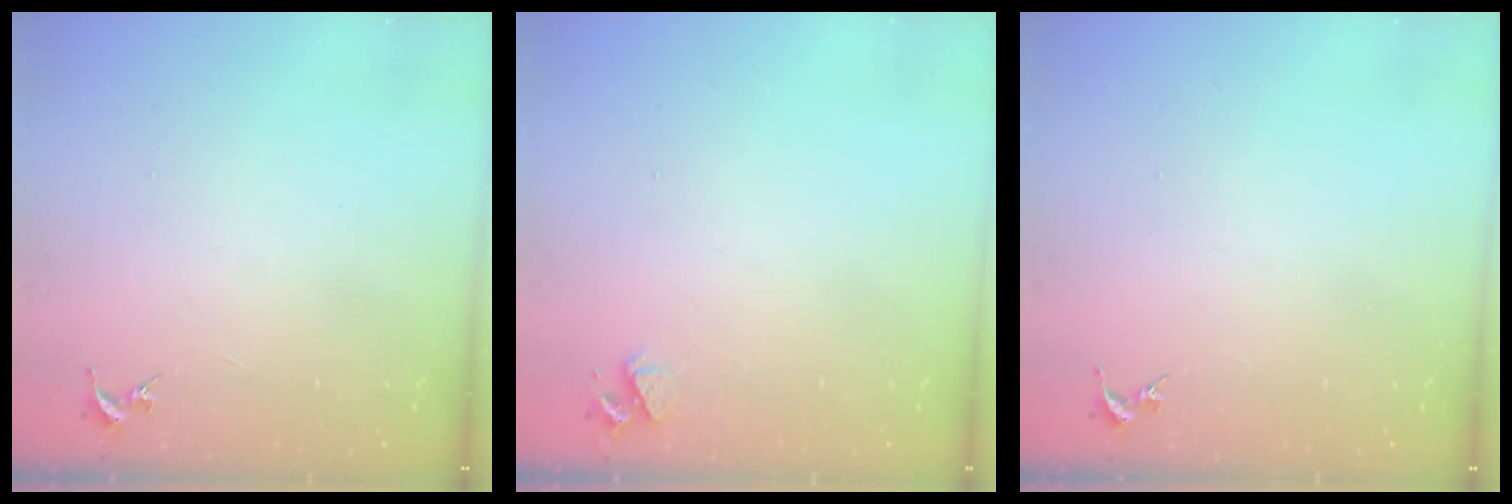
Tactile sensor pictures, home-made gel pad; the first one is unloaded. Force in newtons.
{"total": 4.1, "press": 4.0, "slide": 0.6}
{"total": 0.0}